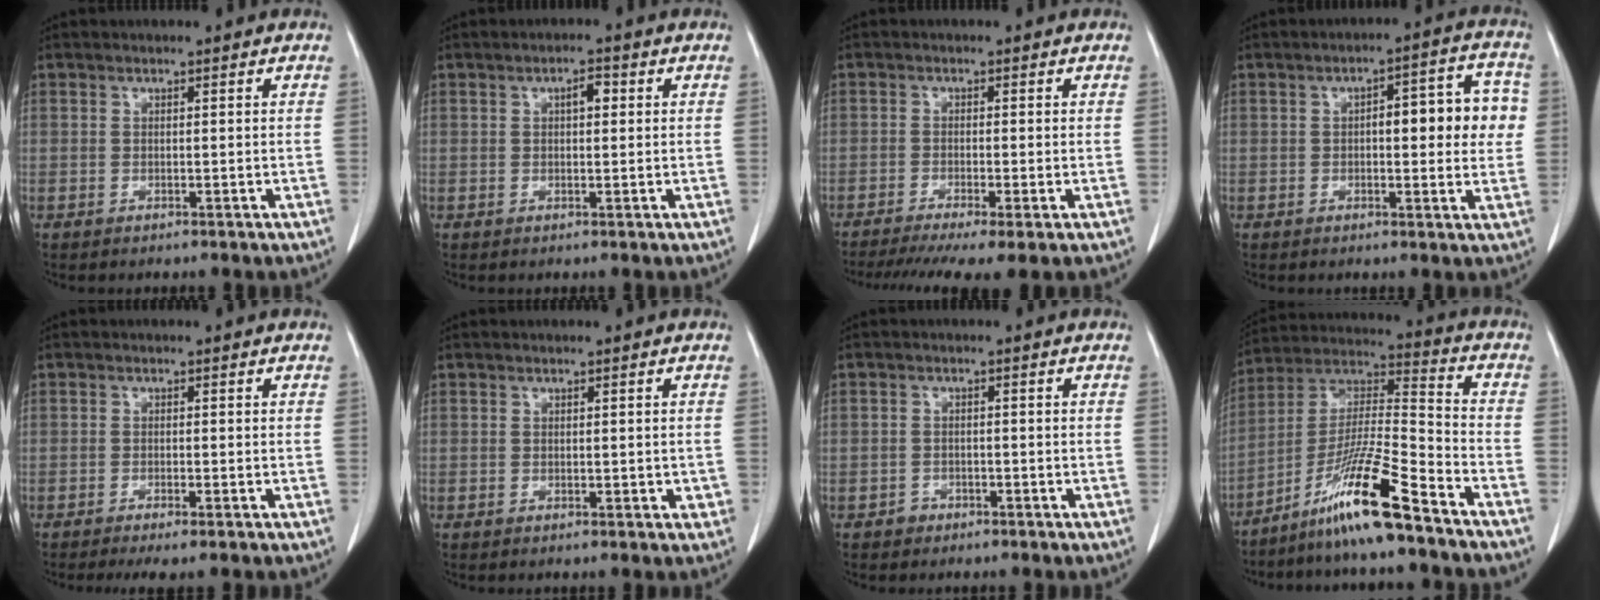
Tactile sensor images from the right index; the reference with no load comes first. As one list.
[{"total": 2.2, "force": [0.6, 0.8, 2.0], "torque": [-0.032, 0.006, 0.010]}, {"total": 8.8, "force": [-6.3, 0.6, 6.1], "torque": [-0.094, -0.016, -0.101]}, {"total": 10.0, "force": [0.9, 3.1, 9.5], "torque": [-0.114, 0.029, 0.010]}, {"total": 3.4, "force": [-2.5, 0.1, 2.3], "torque": [-0.034, -0.008, -0.038]}, {"total": 1.3, "force": [-0.1, 0.8, 1.0], "torque": [-0.008, 0.002, 0.001]}, {"total": 1.6, "force": [-1.1, 1.2, -0.1], "torque": [0.002, 0.007, -0.020]}, {"total": 14.3, "force": [-9.9, -0.6, 10.2], "torque": [-0.200, -0.007, -0.182]}]